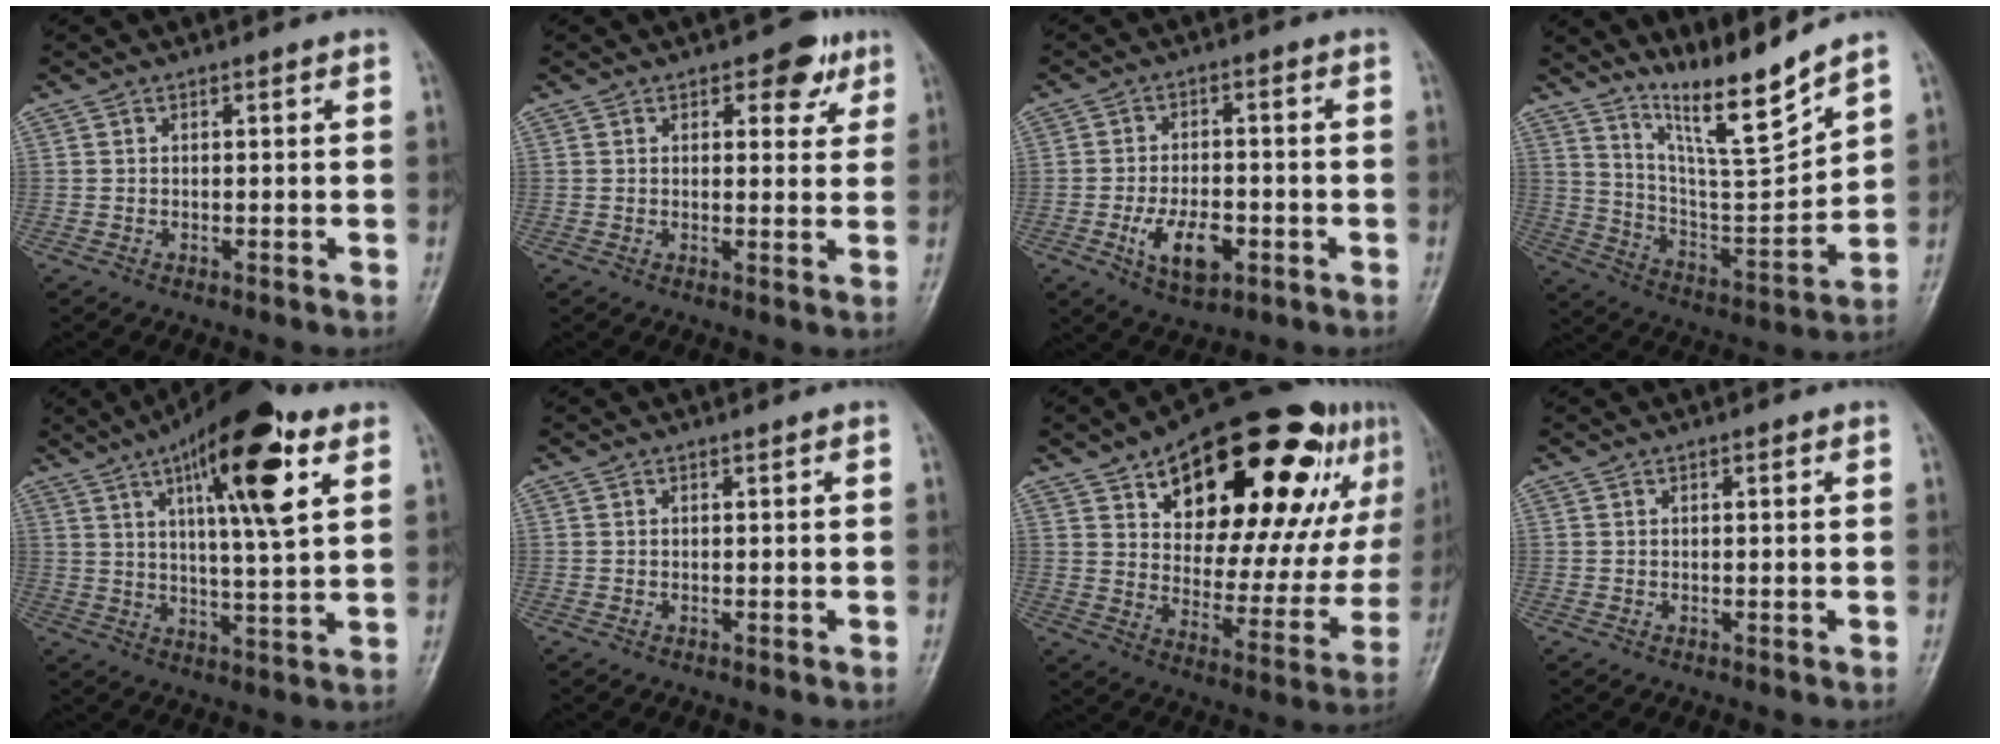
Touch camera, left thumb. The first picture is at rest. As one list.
[{"total": 5.7, "force": [3.0, 3.3, 3.6], "torque": [-0.011, -0.008, 0.031]}, {"total": 9.0, "force": [-3.3, 4.9, 6.8], "torque": [-0.106, 0.014, -0.052]}, {"total": 13.8, "force": [11.2, 0.6, 8.0], "torque": [-0.121, -0.084, 0.209]}, {"total": 17.7, "force": [7.8, 4.9, 15.2], "torque": [-0.213, -0.019, 0.117]}, {"total": 0.0}, {"total": 31.3, "force": [14.8, 14.4, 23.5], "torque": [-0.296, -0.009, 0.225]}, {"total": 0.7, "force": [0.2, 0.4, 0.5], "torque": [-0.004, 0.003, 0.001]}]